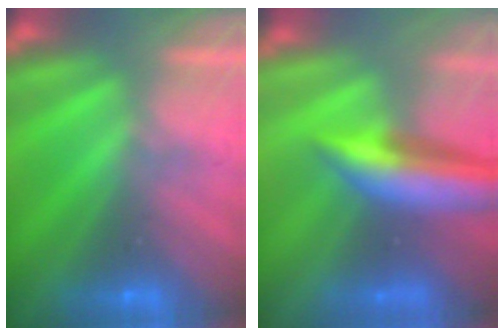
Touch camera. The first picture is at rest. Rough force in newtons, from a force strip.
{"total": 8.4}